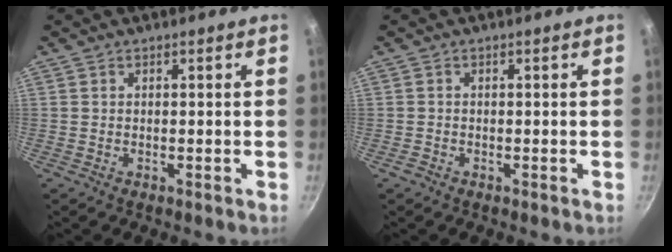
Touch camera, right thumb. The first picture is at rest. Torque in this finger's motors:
{"motor_torque": [-0.68, 0.15, -0.15, -0.02, 0.02]}